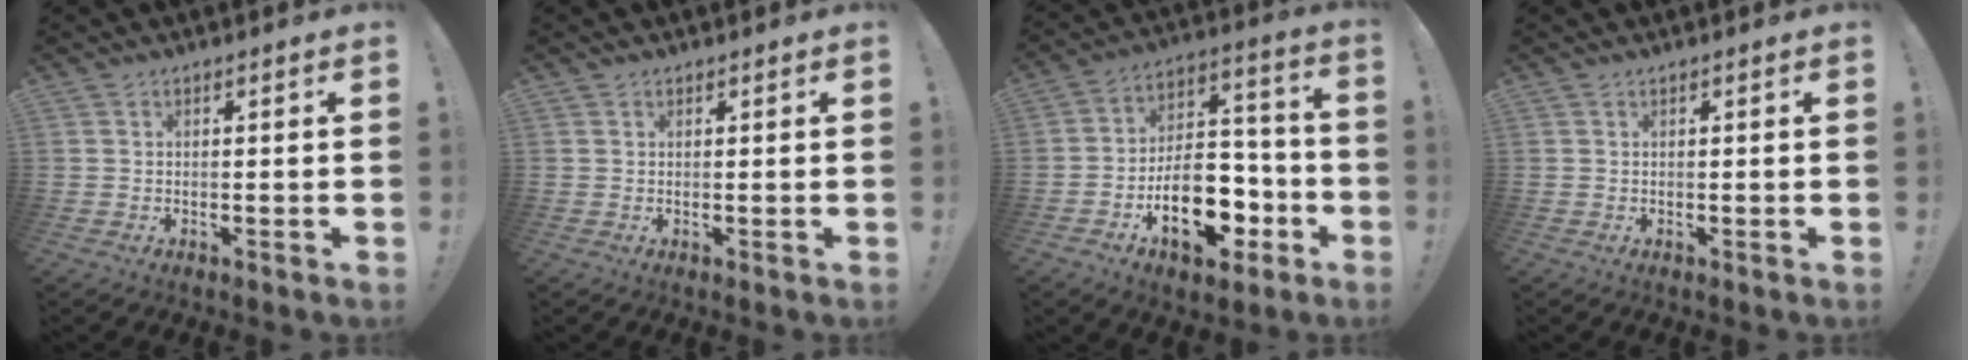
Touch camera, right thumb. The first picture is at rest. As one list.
[{"total": 0.8, "force": [0.7, 0.4, 0.1], "torque": [0.008, -0.003, 0.012]}, {"total": 21.4, "force": [-8.8, 12.3, 15.1], "torque": [-0.241, 0.066, -0.129]}, {"total": 0.0}]